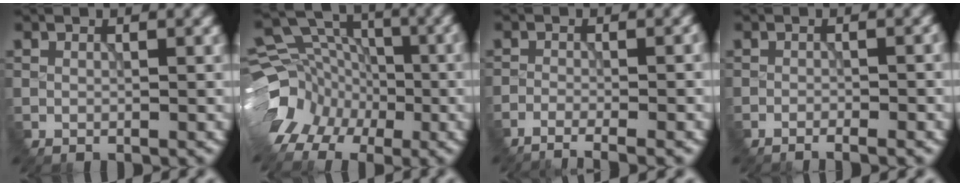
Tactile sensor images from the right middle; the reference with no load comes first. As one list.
[{"total": 7.3, "force": [-4.1, 5.2, 3.2], "torque": [-0.060, 0.002, -0.073]}, {"total": 4.3, "force": [-2.9, 1.0, 3.0], "torque": [-0.014, 0.007, -0.042]}, {"total": 2.0, "force": [-1.4, 0.2, 1.4], "torque": [-0.012, 0.005, -0.017]}]